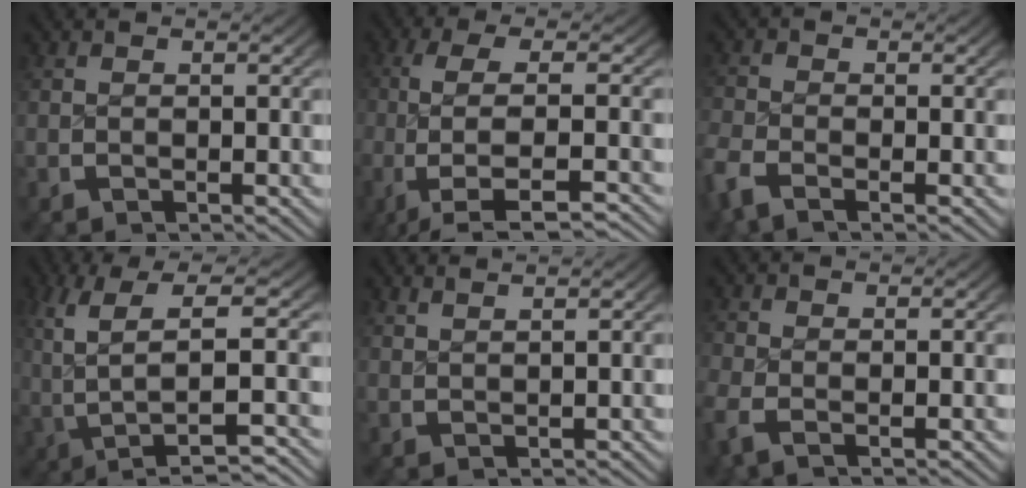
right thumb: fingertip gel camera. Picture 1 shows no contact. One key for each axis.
{"total": 9.1, "fx": -1.6, "fy": 4.1, "fz": 7.9, "tx": -0.182, "ty": -0.021, "tz": -0.008}
{"total": 2.6, "fx": -1.9, "fy": 1.4, "fz": 1.3, "tx": -0.032, "ty": -0.007, "tz": -0.040}
{"total": 9.6, "fx": 0.9, "fy": 4.2, "fz": 8.6, "tx": -0.169, "ty": -0.009, "tz": 0.029}
{"total": 1.9, "fx": 1.8, "fy": -0.1, "fz": 0.6, "tx": -0.005, "ty": 0.006, "tz": 0.036}
{"total": 1.9, "fx": -0.9, "fy": 0.9, "fz": 1.3, "tx": -0.040, "ty": -0.010, "tz": -0.015}